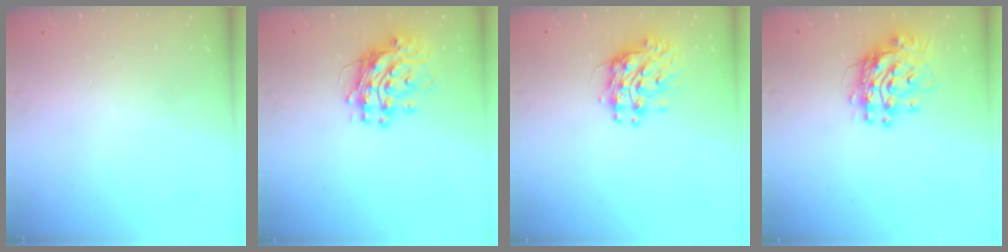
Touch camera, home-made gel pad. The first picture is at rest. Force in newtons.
{"total": 13.1, "press": 13.1, "slide": 1.3}
{"total": 10.1, "press": 10.1, "slide": 1.0}
{"total": 11.4, "press": 11.4, "slide": 1.0}